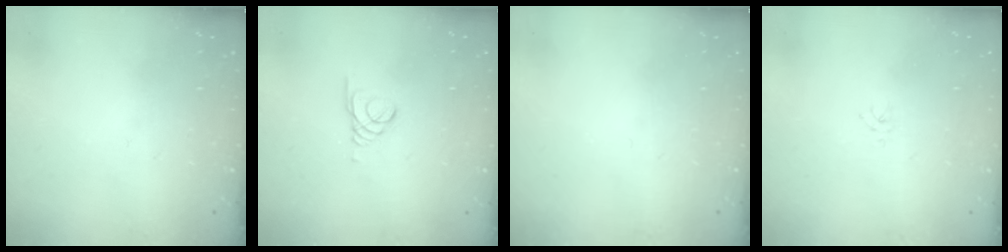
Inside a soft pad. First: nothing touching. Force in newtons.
{"total": 1.0, "press": 1.0, "slide": 0.1}
{"total": 0.0}
{"total": 2.0, "press": 2.0, "slide": 0.3}